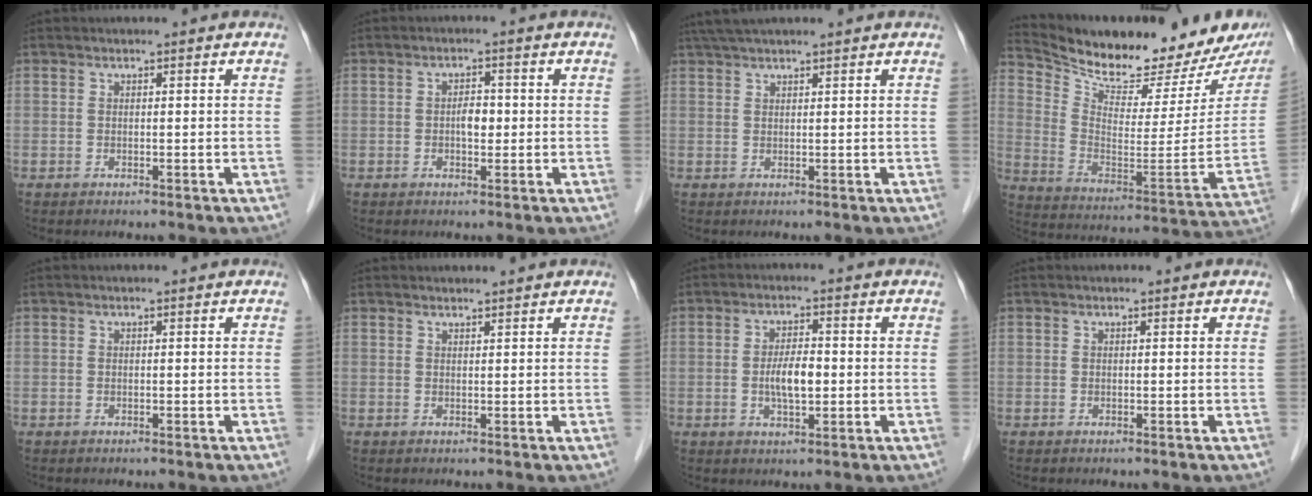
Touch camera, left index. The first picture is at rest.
{"total": 2.5, "force": [-0.3, 1.3, 2.2], "torque": [-0.035, 0.004, -0.004]}
{"total": 5.4, "force": [4.6, -0.2, 2.8], "torque": [-0.047, 0.041, 0.083]}
{"total": 22.3, "force": [20.1, 4.5, 8.7], "torque": [-0.147, -0.058, 0.296]}
{"total": 0.0}
{"total": 0.9, "force": [0.9, 0.0, 0.1], "torque": [-0.007, 0.003, 0.016]}
{"total": 4.9, "force": [-0.4, 1.4, 4.6], "torque": [-0.092, -0.001, -0.005]}
{"total": 0.0}